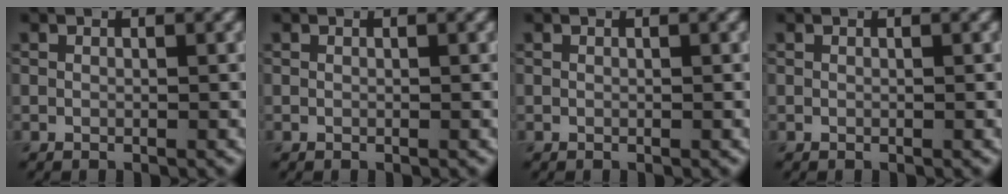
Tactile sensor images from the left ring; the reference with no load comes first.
{"total": 0.0}
{"total": 0.0}
{"total": 0.0}